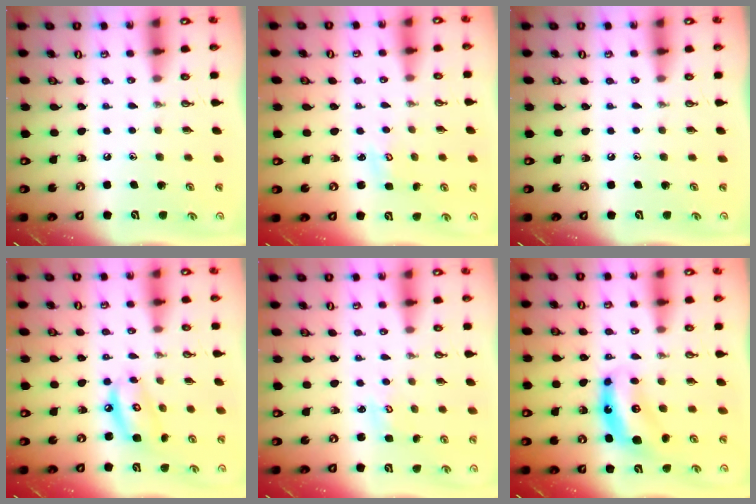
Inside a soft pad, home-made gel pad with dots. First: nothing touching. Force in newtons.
{"total": 2.2, "press": 2.2, "slide": 0.3}
{"total": 0.0}
{"total": 8.2, "press": 8.2, "slide": 0.7}
{"total": 1.8, "press": 1.8, "slide": 0.2}
{"total": 6.7, "press": 6.7, "slide": 0.4}